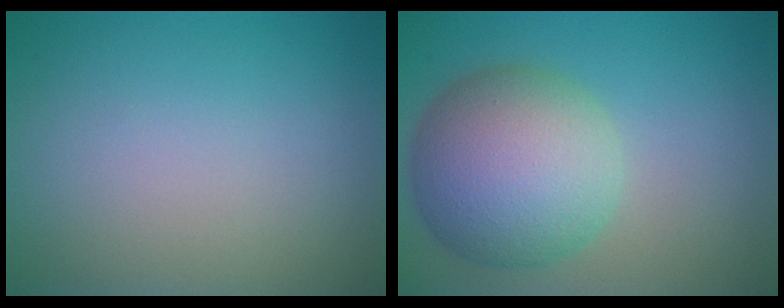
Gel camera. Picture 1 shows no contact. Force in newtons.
{"total": 9.4, "press": 9.4, "slide": 0.2}